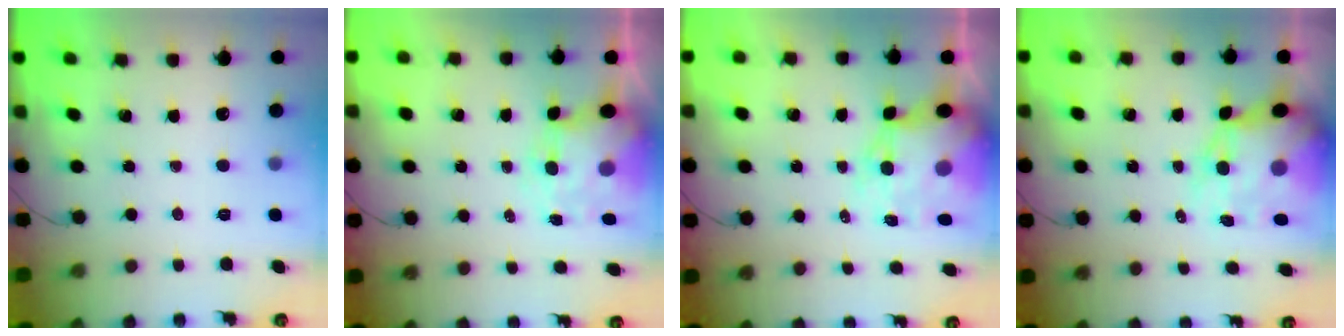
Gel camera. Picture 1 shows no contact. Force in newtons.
{"total": 7.2, "press": 7.0, "slide": 1.7}
{"total": 12.4, "press": 11.9, "slide": 3.3}
{"total": 13.5, "press": 13.1, "slide": 3.4}